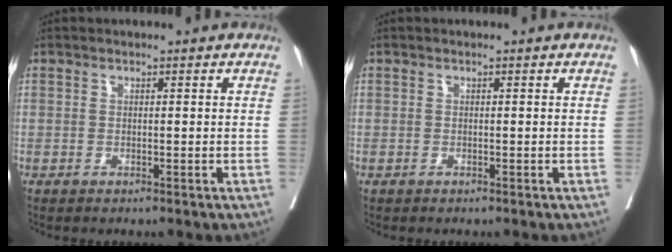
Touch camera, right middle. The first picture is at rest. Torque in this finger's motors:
{"motor_torque": [-0.56, -0.42, -0.28, -0.08]}